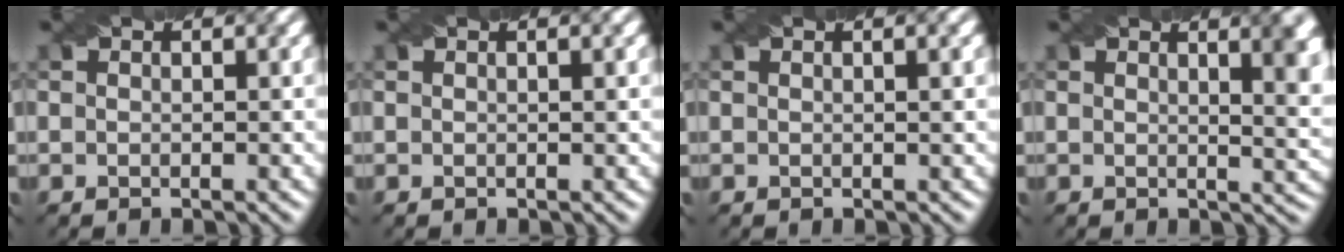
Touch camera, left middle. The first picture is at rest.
{"total": 1.5, "force": [0.5, 0.5, 1.4], "torque": [-0.017, 0.003, -0.001]}
{"total": 1.9, "force": [0.6, 0.6, 1.7], "torque": [-0.019, 0.003, -0.001]}
{"total": 6.6, "force": [2.5, 2.8, 5.5], "torque": [-0.016, 0.015, 0.026]}